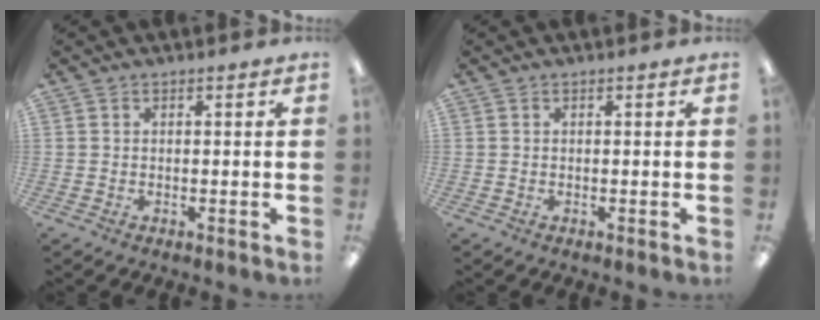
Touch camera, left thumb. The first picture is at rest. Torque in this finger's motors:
{"motor_torque": [0.00, 0.00, 0.01, -0.03, 0.00]}